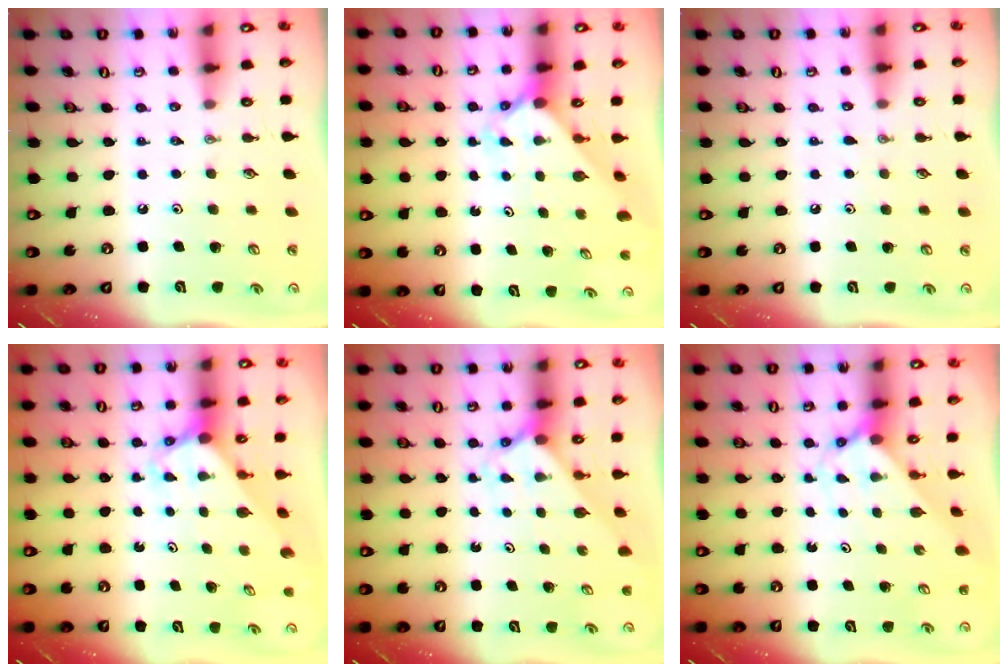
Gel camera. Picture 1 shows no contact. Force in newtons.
{"total": 2.3, "press": 2.3, "slide": 0.2}
{"total": 2.7, "press": 2.7, "slide": 0.4}
{"total": 3.1, "press": 3.1, "slide": 0.2}
{"total": 2.1, "press": 2.1, "slide": 0.2}
{"total": 2.3, "press": 2.3, "slide": 0.2}